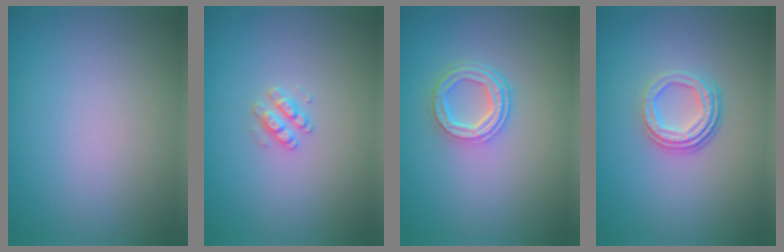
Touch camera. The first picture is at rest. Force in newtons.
{"total": 1.6, "press": 1.6, "slide": 0.3}
{"total": 3.8, "press": 2.9, "slide": 2.4}
{"total": 3.7, "press": 2.6, "slide": 2.5}